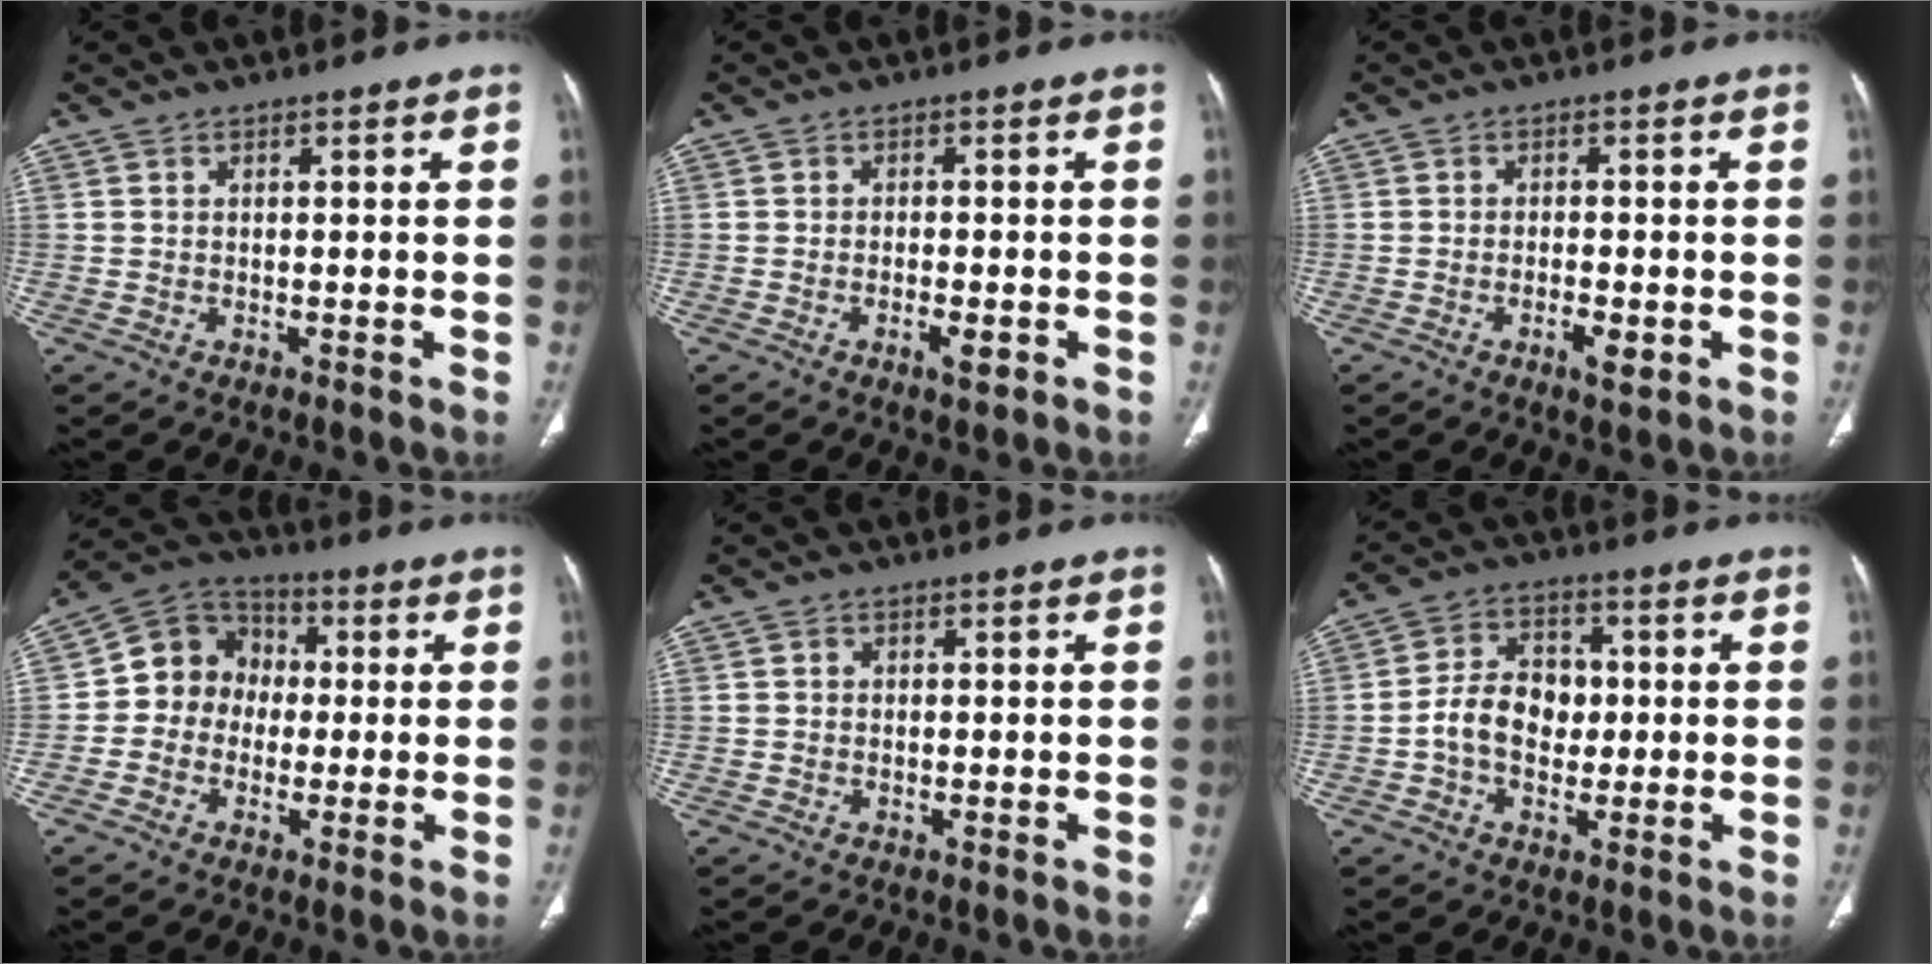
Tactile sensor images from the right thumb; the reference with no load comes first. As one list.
[{"total": 3.0, "force": [-1.4, 0.9, 2.5], "torque": [-0.040, 0.000, -0.022]}, {"total": 3.5, "force": [-1.5, 1.2, 2.9], "torque": [-0.047, 0.000, -0.022]}, {"total": 10.0, "force": [-0.4, 9.0, 4.3], "torque": [-0.037, 0.030, -0.025]}, {"total": 0.8, "force": [0.0, 0.8, 0.3], "torque": [0.000, 0.003, -0.002]}, {"total": 9.9, "force": [-0.5, 7.2, 6.7], "torque": [-0.096, 0.020, -0.018]}]